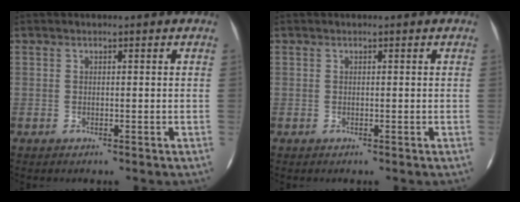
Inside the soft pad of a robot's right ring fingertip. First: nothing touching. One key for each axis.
{"total": 0.0}